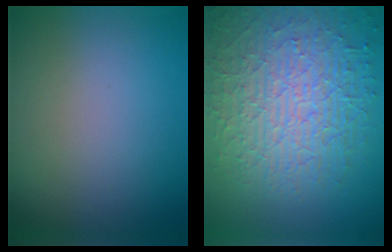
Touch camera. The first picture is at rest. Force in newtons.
{"total": 9.1, "press": 6.3, "slide": 6.6}